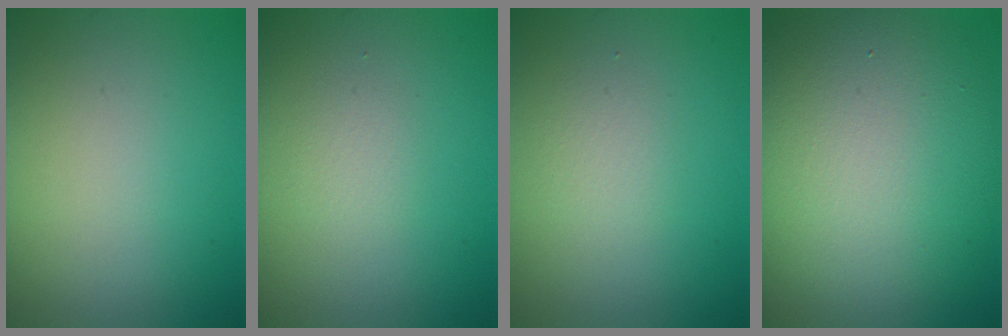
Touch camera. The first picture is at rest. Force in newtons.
{"total": 1.1, "press": 1.1, "slide": 0.1}
{"total": 1.3, "press": 1.3, "slide": 0.0}
{"total": 13.0, "press": 12.9, "slide": 1.0}